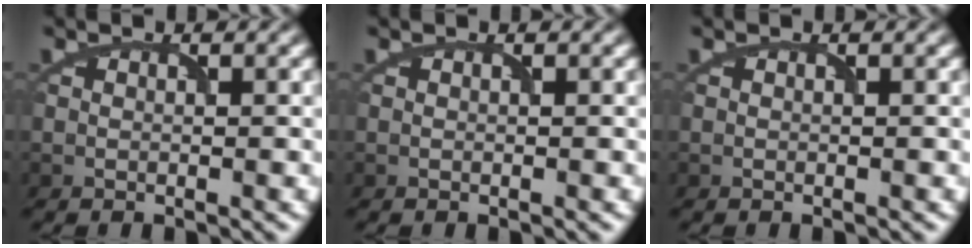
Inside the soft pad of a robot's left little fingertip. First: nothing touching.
{"total": 0.0}
{"total": 0.0}